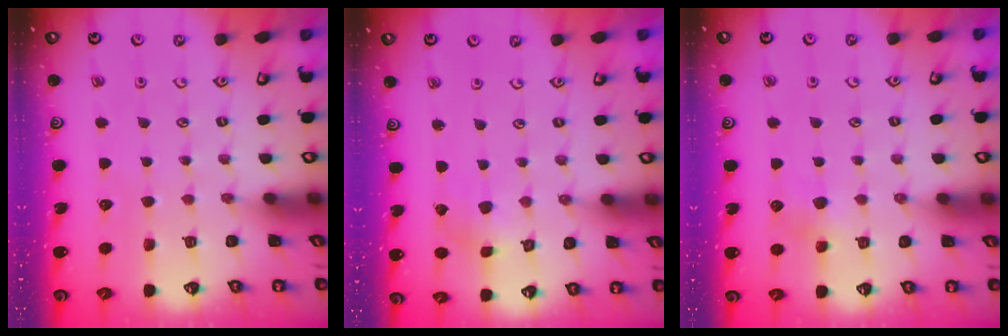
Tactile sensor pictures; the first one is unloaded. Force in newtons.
{"total": 1.5, "press": 1.5, "slide": 0.0}
{"total": 4.5, "press": 4.5, "slide": 0.5}